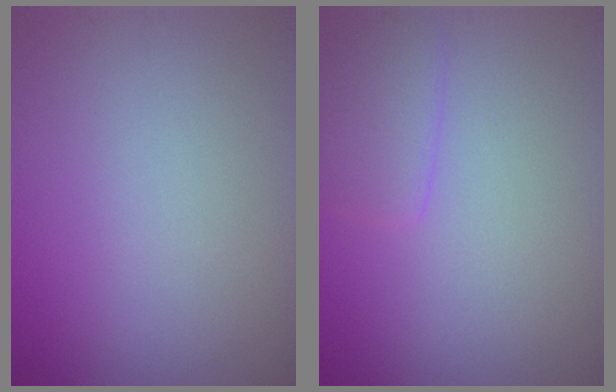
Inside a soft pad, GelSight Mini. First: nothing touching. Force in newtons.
{"total": 2.4, "press": 2.3, "slide": 0.2}